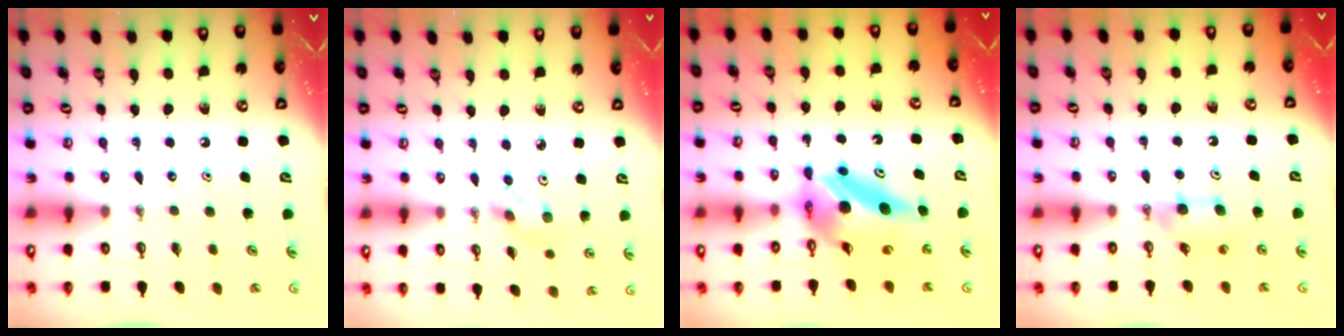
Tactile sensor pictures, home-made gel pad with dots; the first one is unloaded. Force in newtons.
{"total": 2.0, "press": 1.9, "slide": 0.4}
{"total": 13.9, "press": 13.8, "slide": 1.3}
{"total": 4.7, "press": 4.6, "slide": 1.1}